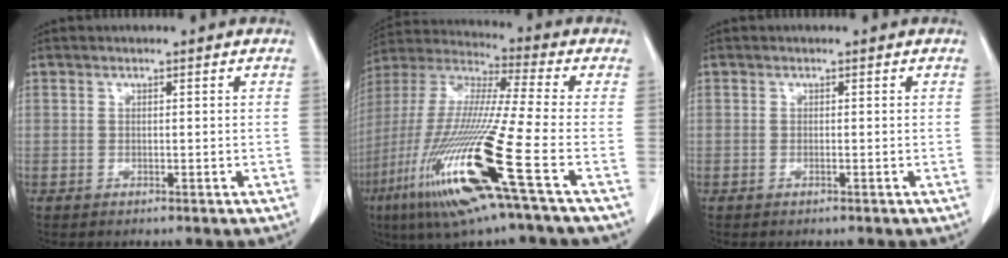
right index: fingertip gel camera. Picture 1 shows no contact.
{"total": 21.0, "force": [-8.6, -0.4, 19.1], "torque": [-0.424, -0.046, -0.176]}
{"total": 0.0}